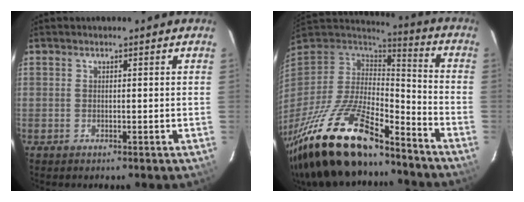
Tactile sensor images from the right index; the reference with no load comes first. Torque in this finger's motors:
{"motor_torque": [1.32, -0.82, 1.05, 0.21]}